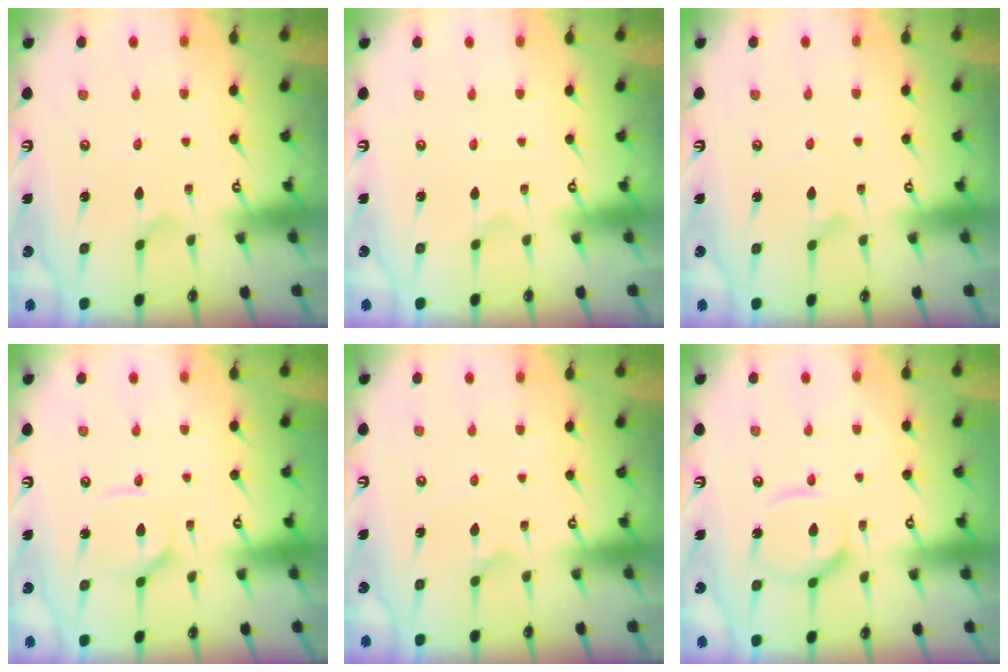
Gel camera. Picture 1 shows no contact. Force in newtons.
{"total": 0.0}
{"total": 1.9, "press": 1.9, "slide": 0.1}
{"total": 3.8, "press": 3.8, "slide": 0.5}
{"total": 2.5, "press": 2.5, "slide": 0.3}
{"total": 10.7, "press": 10.7, "slide": 0.9}